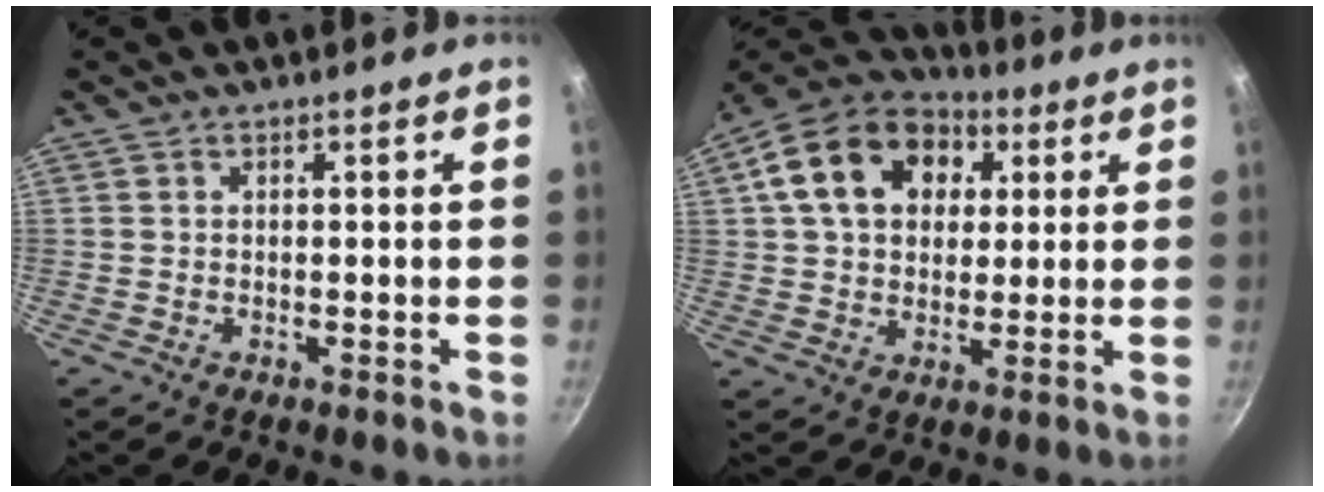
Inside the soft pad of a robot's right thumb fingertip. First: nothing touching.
{"total": 18.5, "force": [5.4, 13.6, 11.3], "torque": [-0.183, 0.021, 0.080]}